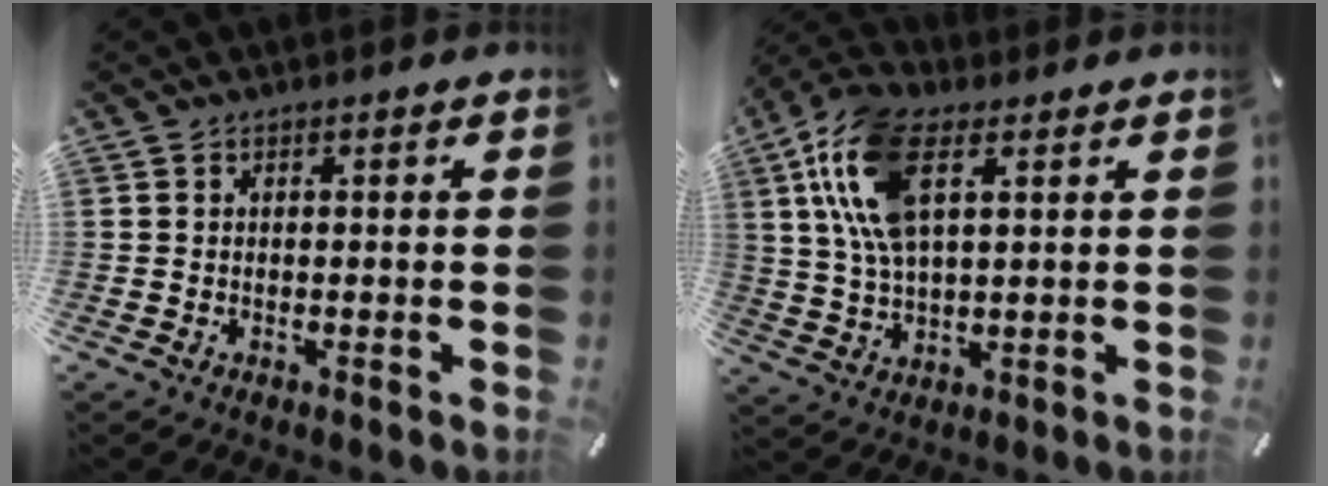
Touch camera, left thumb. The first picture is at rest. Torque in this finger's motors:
{"motor_torque": [0.89, 0.72, 1.44, -1.33, 0.70]}